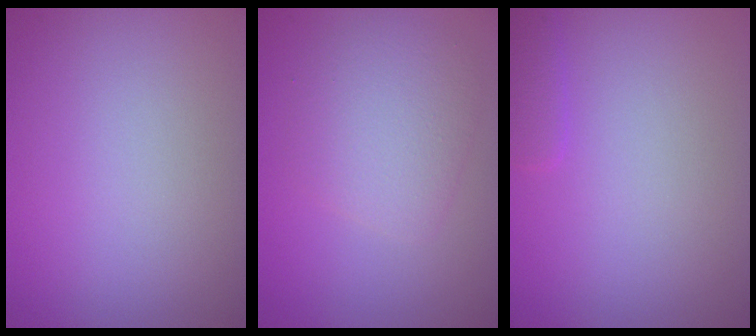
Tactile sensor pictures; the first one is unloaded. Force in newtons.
{"total": 3.3, "press": 3.3, "slide": 0.2}
{"total": 1.0, "press": 1.0, "slide": 0.1}